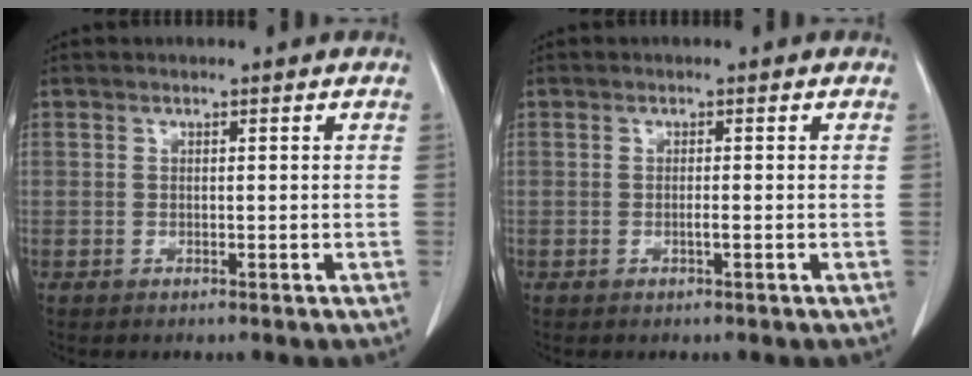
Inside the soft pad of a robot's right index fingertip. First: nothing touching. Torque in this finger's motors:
{"motor_torque": [0.11, -0.11, 0.17, 0.04]}